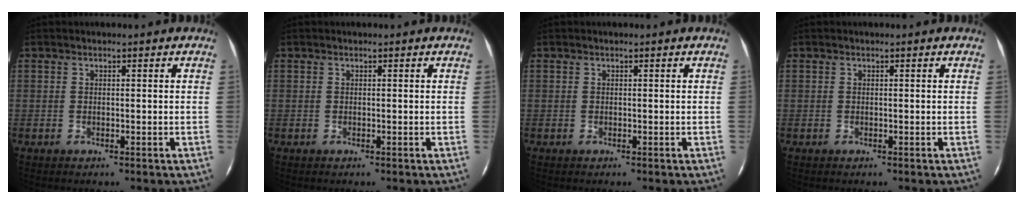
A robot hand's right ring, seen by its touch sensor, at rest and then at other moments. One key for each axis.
{"total": 0.0}
{"total": 0.0}
{"total": 0.0}